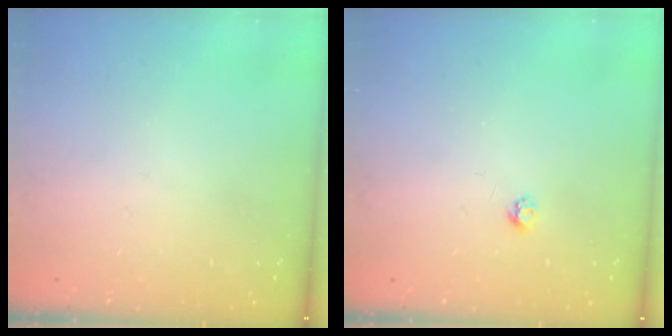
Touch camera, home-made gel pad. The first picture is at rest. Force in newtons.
{"total": 2.7, "press": 2.7, "slide": 0.4}